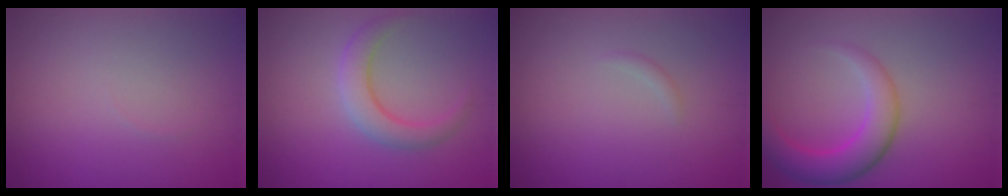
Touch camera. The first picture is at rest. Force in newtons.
{"total": 3.0, "press": 3.0, "slide": 0.0}
{"total": 0.6, "press": 0.6, "slide": 0.0}
{"total": 4.5, "press": 4.5, "slide": 0.3}